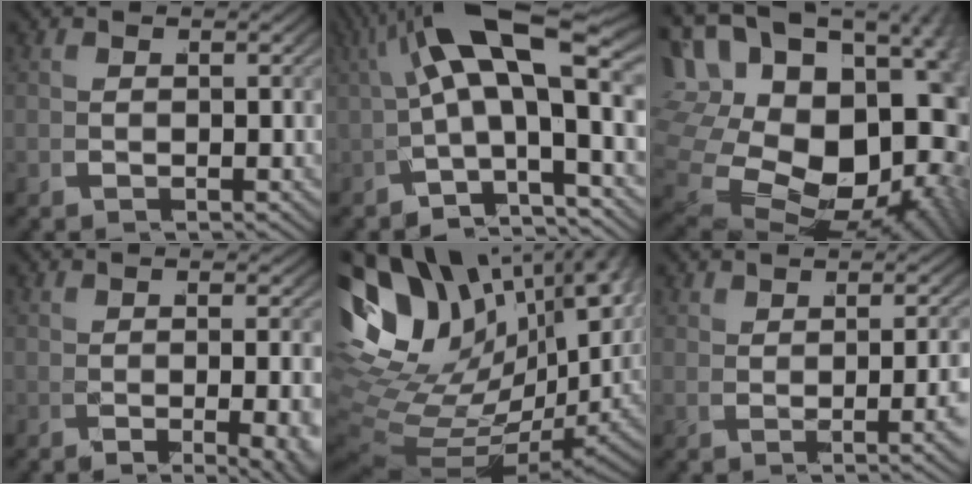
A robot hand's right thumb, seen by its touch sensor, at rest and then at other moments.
{"total": 8.5, "force": [1.0, 3.6, 7.6], "torque": [-0.134, 0.020, 0.002]}
{"total": 23.3, "force": [-1.9, 16.5, 16.3], "torque": [-0.298, -0.053, -0.008]}
{"total": 3.8, "force": [-1.3, 0.9, 3.5], "torque": [-0.063, -0.014, -0.013]}
{"total": 16.1, "force": [1.3, 10.3, 12.3], "torque": [-0.262, -0.030, 0.042]}
{"total": 1.1, "force": [0.5, -0.6, 0.8], "torque": [-0.008, -0.001, 0.012]}